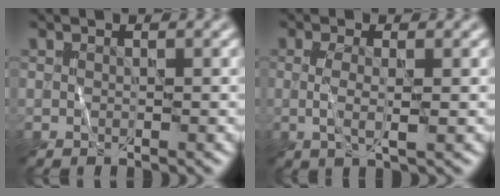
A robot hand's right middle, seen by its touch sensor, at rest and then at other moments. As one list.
[{"total": 2.1, "force": [0.0, 0.6, 2.0], "torque": [-0.043, 0.002, -0.001]}]